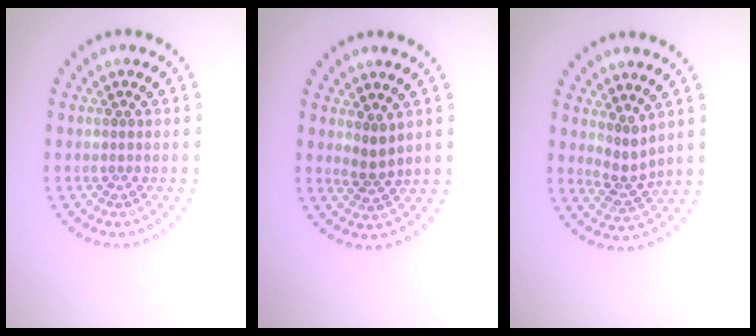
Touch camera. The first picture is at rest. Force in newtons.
{"total": 1.6, "press": 1.2, "slide": 1.0}
{"total": 2.2, "press": 1.5, "slide": 1.6}